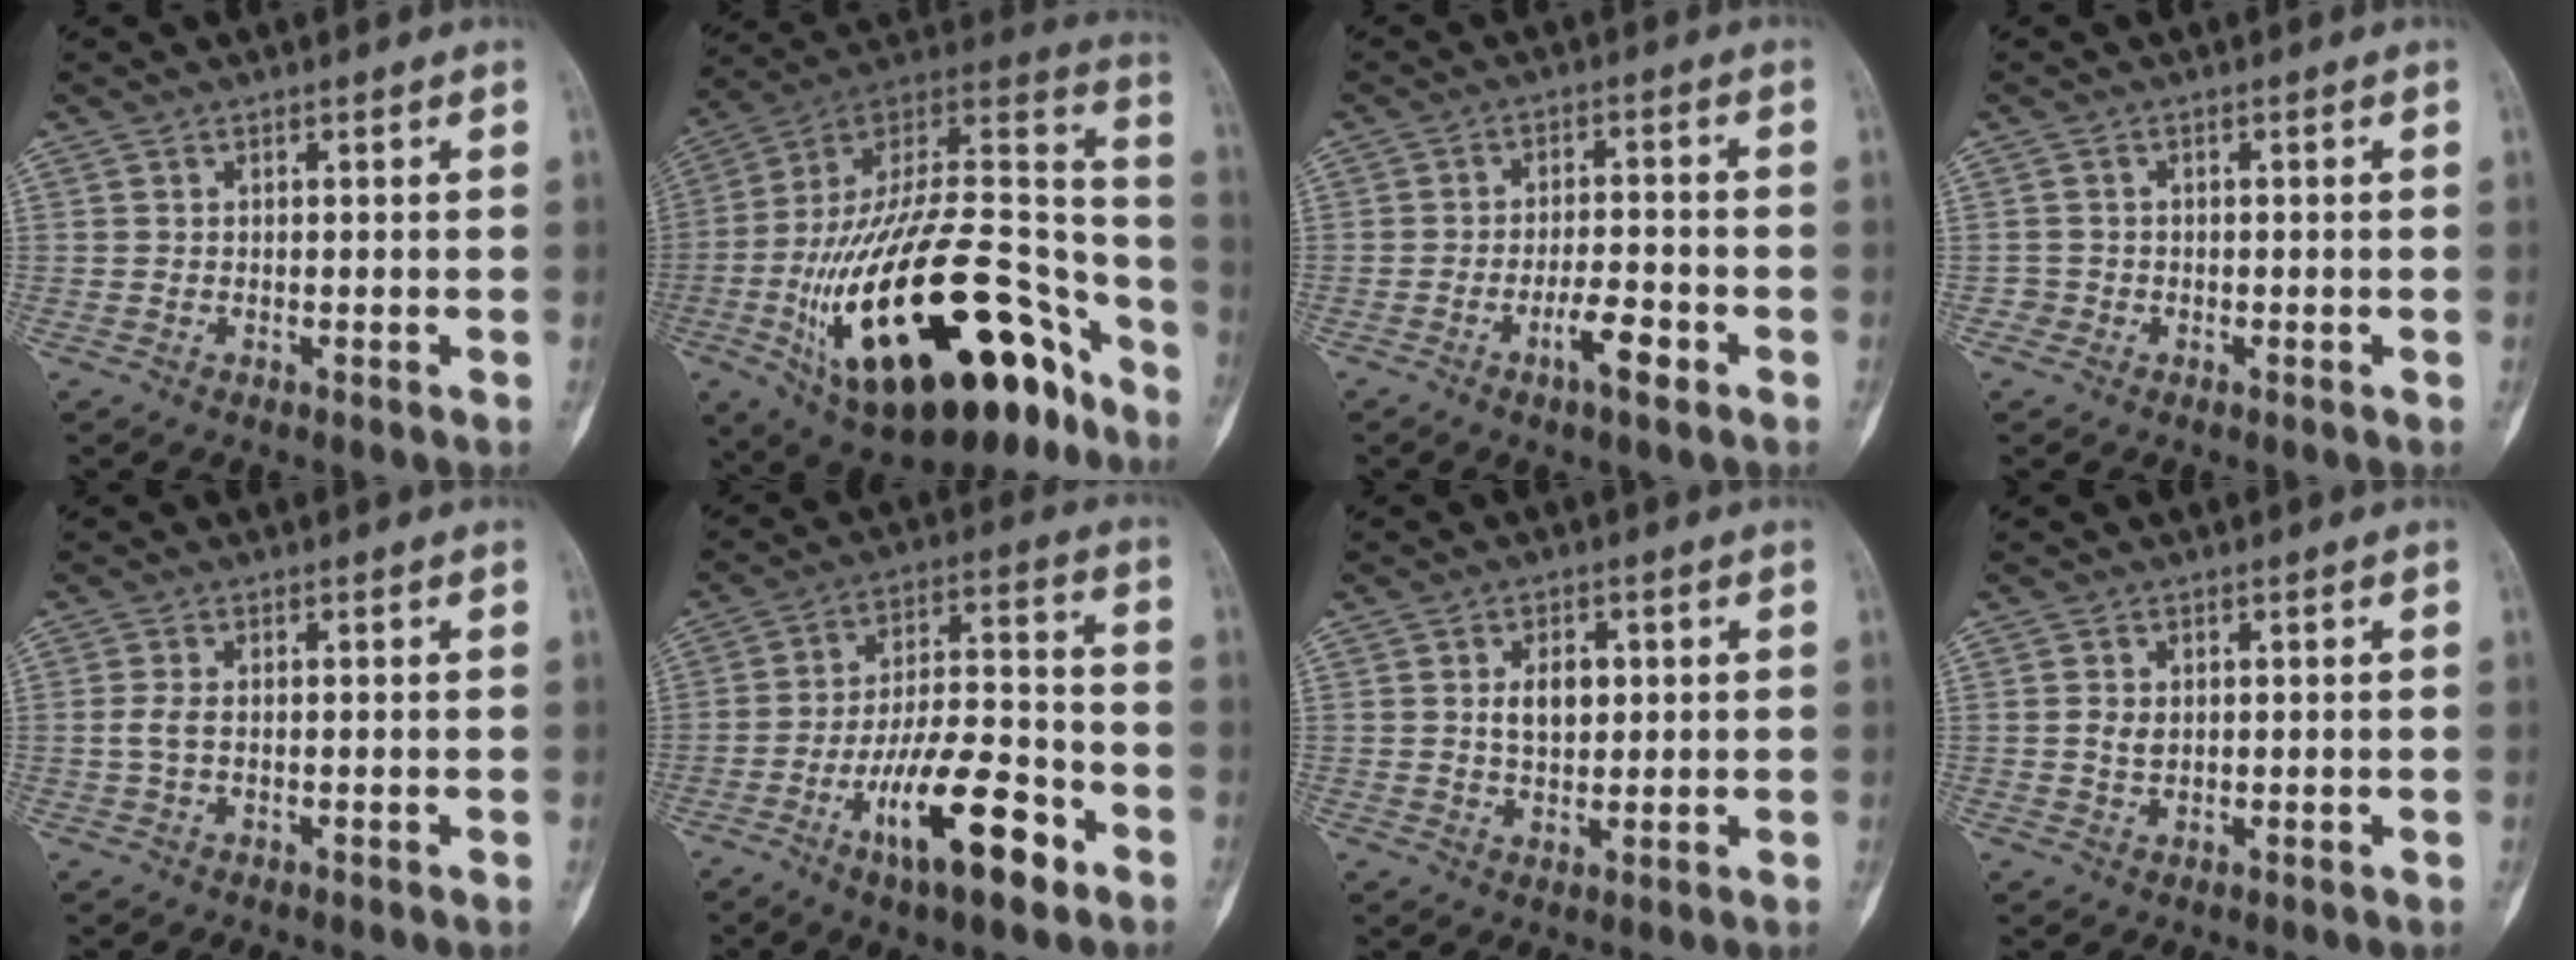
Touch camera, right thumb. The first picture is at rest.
{"total": 38.4, "force": [-18.1, 16.7, 29.5], "torque": [-0.459, 0.073, -0.285]}
{"total": 6.1, "force": [-3.0, 1.7, 5.0], "torque": [-0.083, 0.017, -0.050]}
{"total": 1.4, "force": [-0.6, 1.2, -0.2], "torque": [0.018, 0.009, -0.018]}
{"total": 2.0, "force": [-0.1, 0.9, 1.7], "torque": [-0.046, -0.001, -0.003]}
{"total": 16.6, "force": [-8.1, 5.3, 13.5], "torque": [-0.219, 0.051, -0.133]}
{"total": 5.1, "force": [1.0, 3.3, 3.8], "torque": [-0.050, -0.005, 0.018]}
{"total": 2.2, "force": [0.3, 1.5, 1.5], "torque": [-0.020, -0.001, 0.007]}